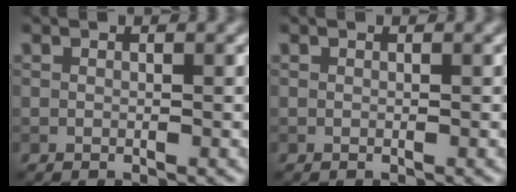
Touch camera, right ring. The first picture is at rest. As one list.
[{"total": 0.0}]